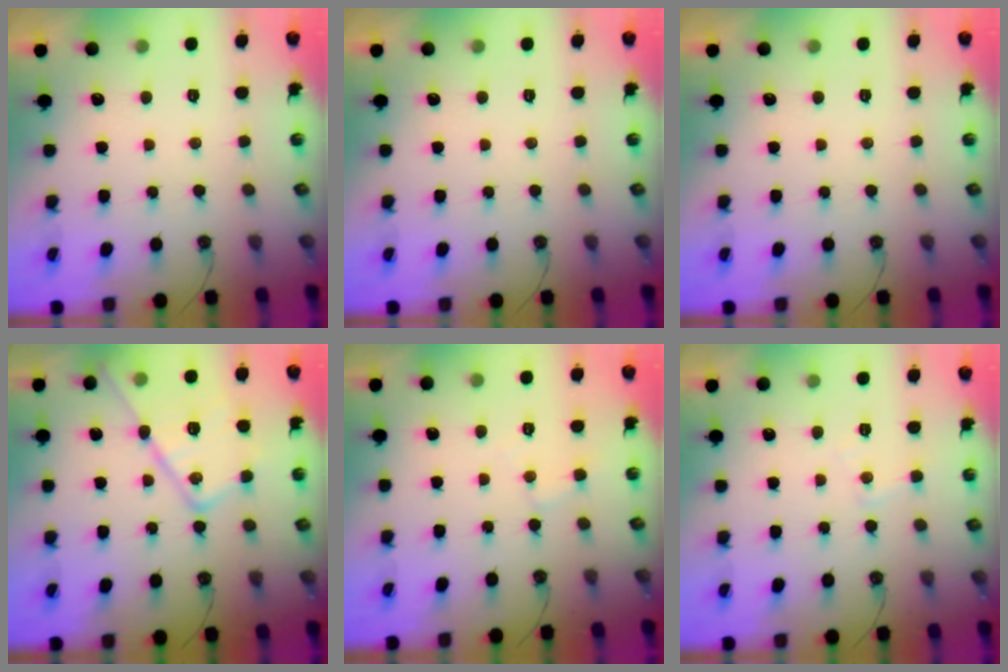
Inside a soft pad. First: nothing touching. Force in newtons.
{"total": 0.0}
{"total": 0.0}
{"total": 18.7, "press": 18.7, "slide": 1.3}
{"total": 4.2, "press": 4.1, "slide": 0.7}
{"total": 5.0, "press": 5.0, "slide": 0.7}